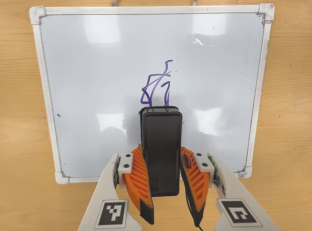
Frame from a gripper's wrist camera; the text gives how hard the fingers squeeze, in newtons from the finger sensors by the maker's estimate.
{"total": 11.2, "left": 9.8, "right": 12.5}